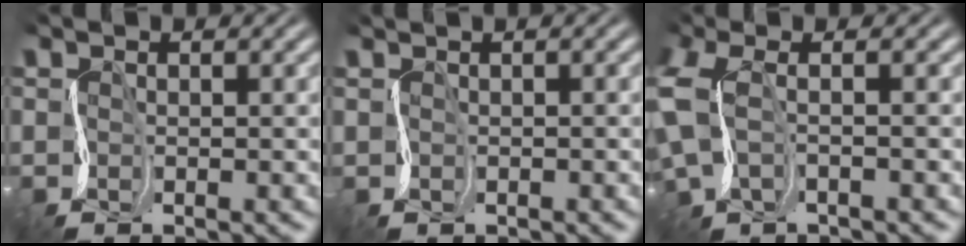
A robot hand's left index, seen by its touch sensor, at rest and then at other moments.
{"total": 0.8, "force": [0.1, -0.4, -0.7], "torque": [0.012, -0.001, -0.002]}
{"total": 3.0, "force": [0.6, 1.5, 2.5], "torque": [-0.088, 0.004, -0.001]}